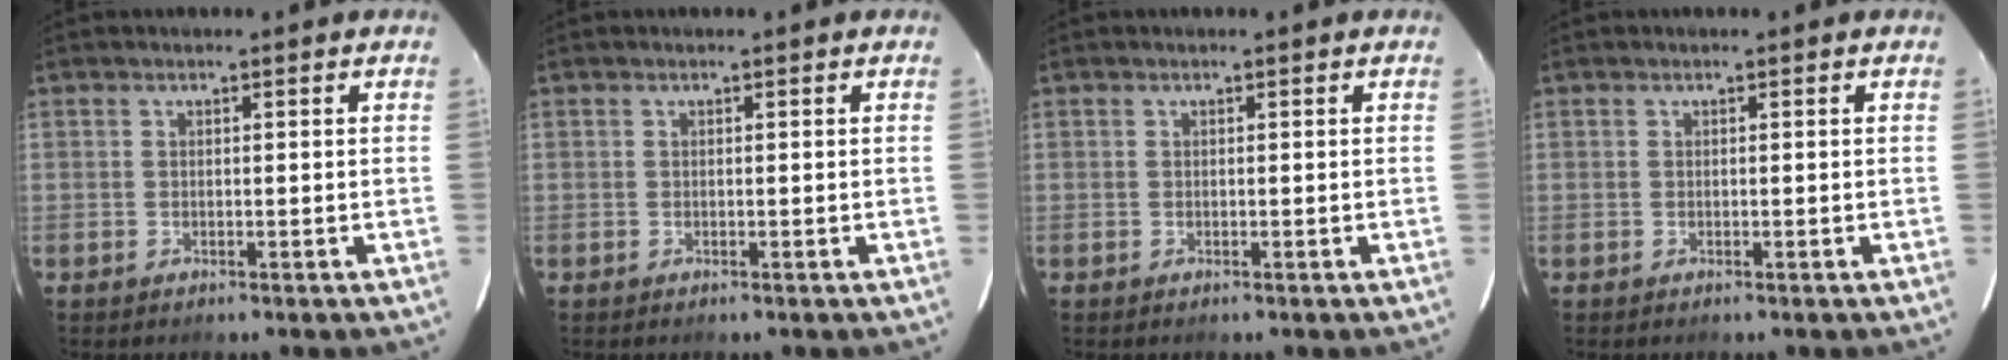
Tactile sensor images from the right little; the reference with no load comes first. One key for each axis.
{"total": 0.0}
{"total": 0.0}
{"total": 0.0}